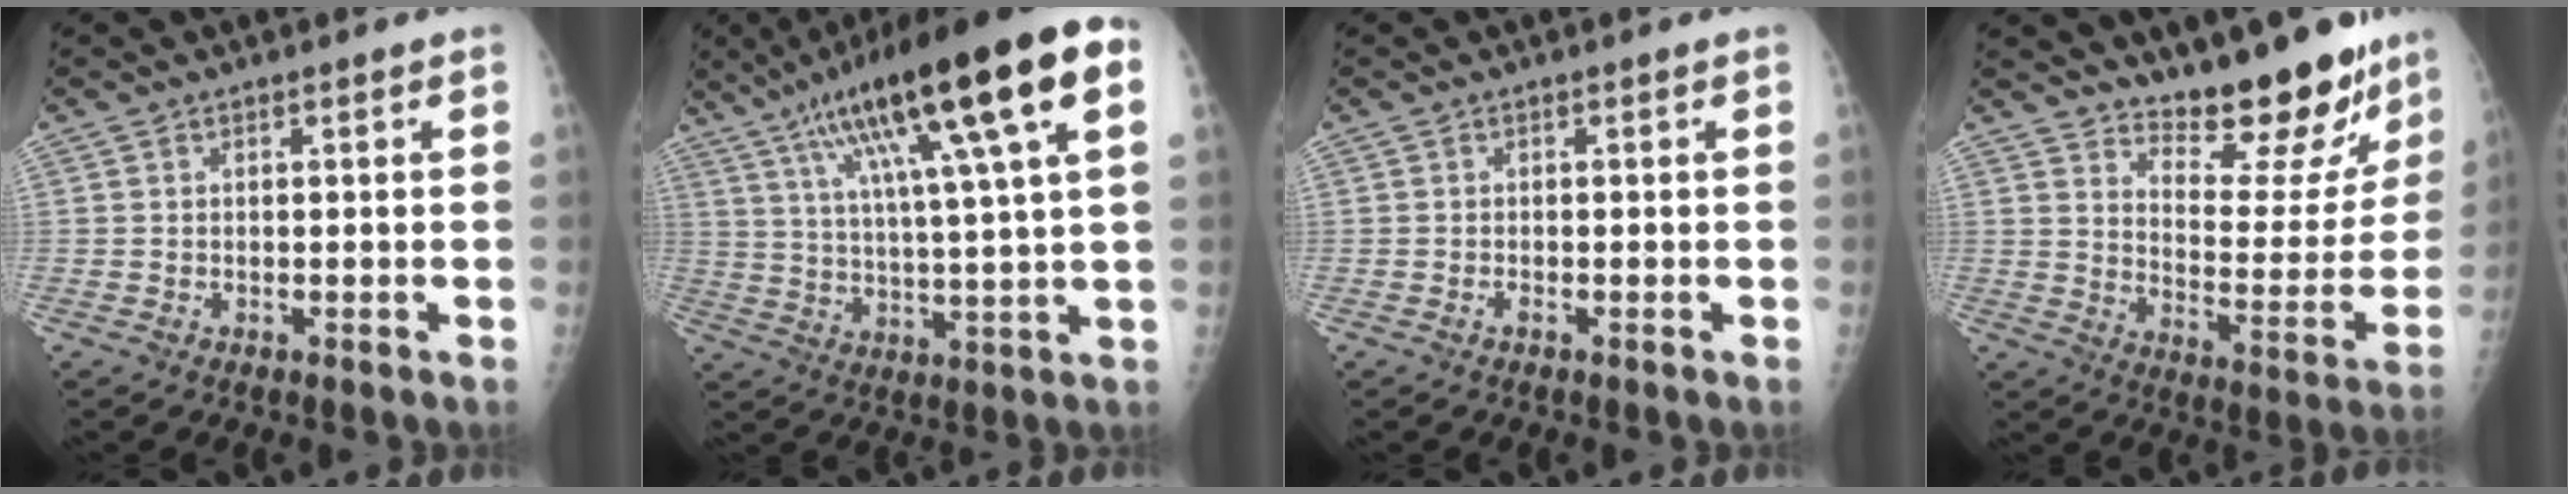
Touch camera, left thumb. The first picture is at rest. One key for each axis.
{"total": 23.5, "fx": 10.7, "fy": 3.4, "fz": 20.7, "tx": -0.340, "ty": 0.006, "tz": 0.172}
{"total": 0.5, "fx": -0.4, "fy": 0.2, "fz": 0.3, "tx": -0.007, "ty": -0.001, "tz": -0.007}
{"total": 18.0, "fx": 15.7, "fy": 5.4, "fz": 6.9, "tx": -0.041, "ty": -0.128, "tz": 0.219}